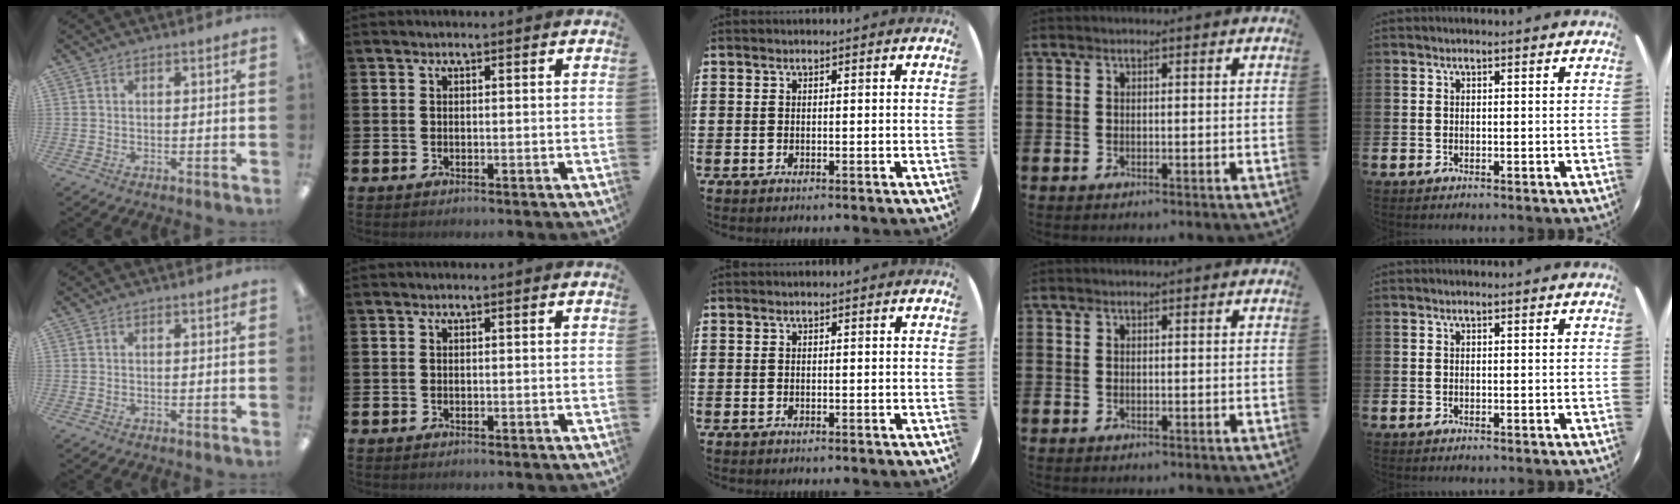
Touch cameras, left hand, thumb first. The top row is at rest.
{}